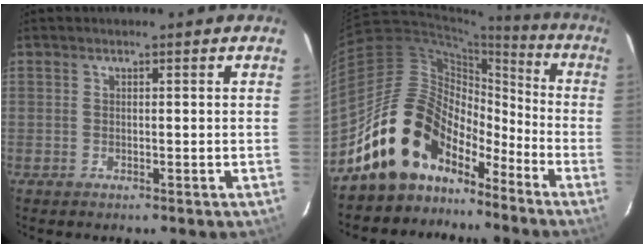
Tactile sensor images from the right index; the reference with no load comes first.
{"total": 16.3, "force": [-11.7, 9.5, 6.2], "torque": [-0.119, 0.038, -0.196]}